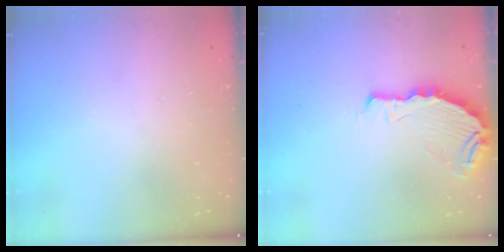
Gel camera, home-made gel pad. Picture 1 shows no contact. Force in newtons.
{"total": 7.7, "press": 6.4, "slide": 4.3}